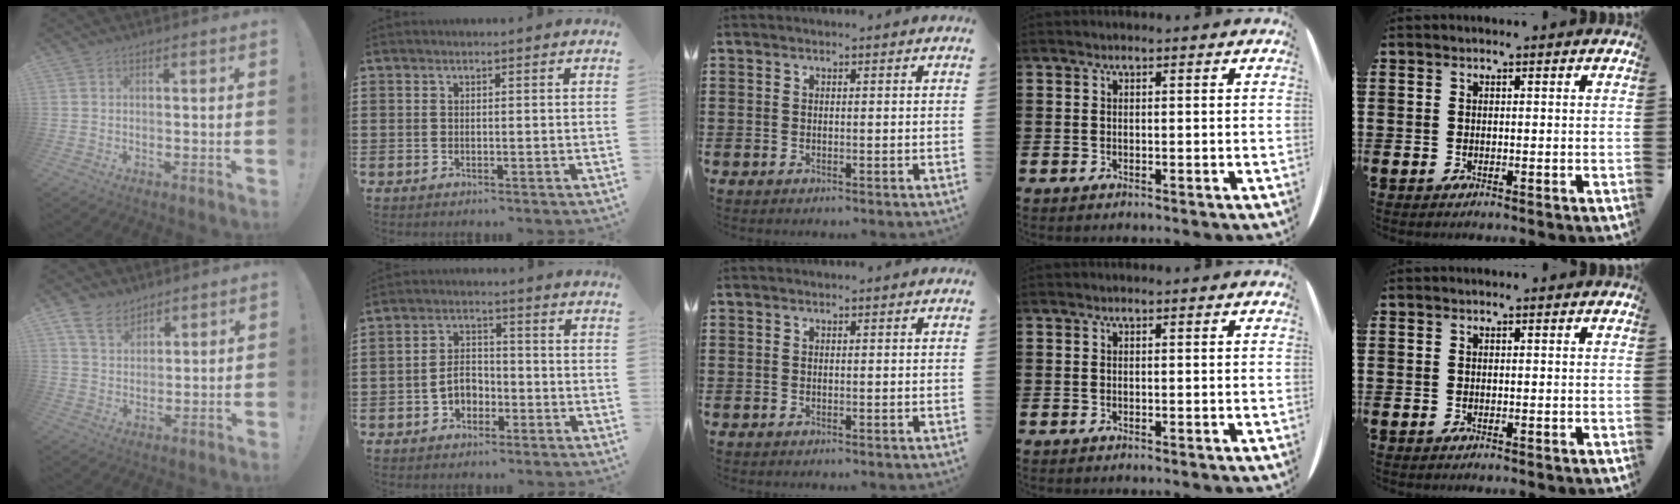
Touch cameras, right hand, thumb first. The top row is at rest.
{"thumb": {"total": 7.9, "force": [5.8, 4.7, 2.6], "torque": [-0.055, -0.028, 0.116]}, "index": {"total": 4.0, "force": [-1.7, 2.7, 2.5], "torque": [-0.058, 0.001, -0.034]}}